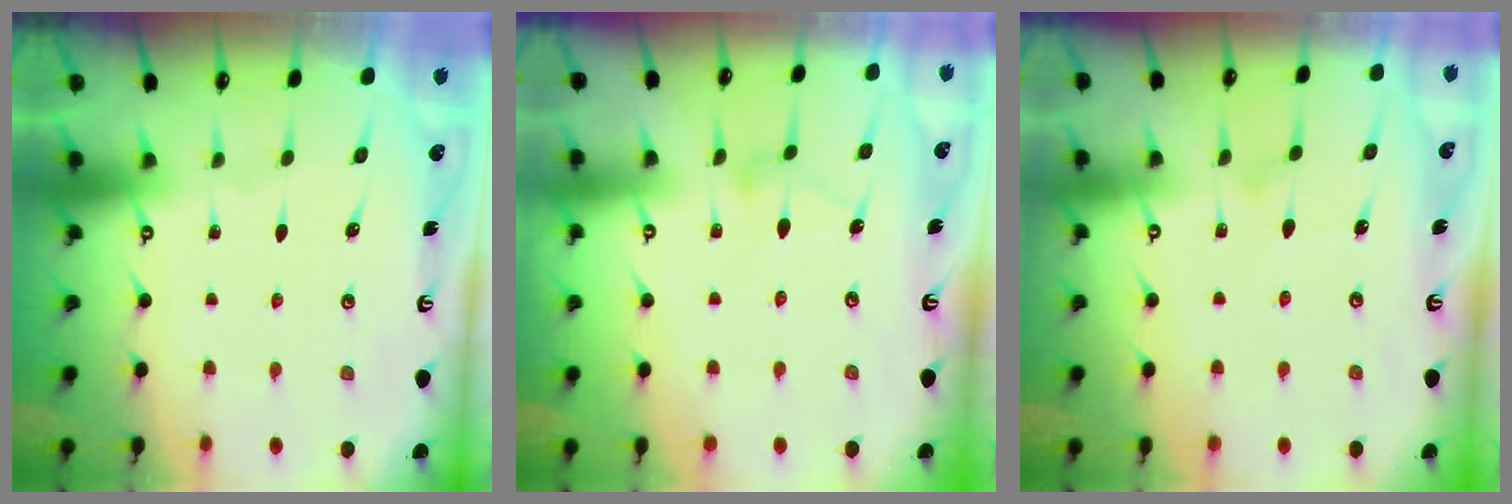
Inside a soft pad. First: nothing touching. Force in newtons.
{"total": 7.2, "press": 7.2, "slide": 0.4}
{"total": 6.6, "press": 6.6, "slide": 0.3}